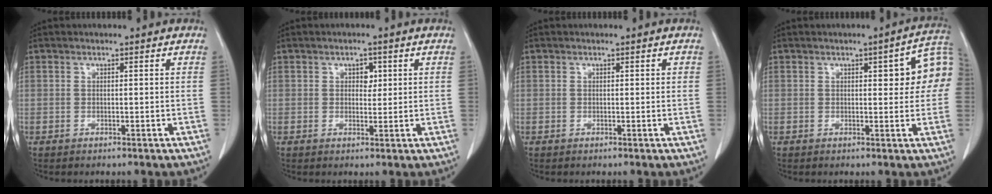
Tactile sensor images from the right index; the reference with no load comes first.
{"total": 2.1, "force": [0.7, 1.4, 1.4], "torque": [-0.016, 0.001, 0.010]}
{"total": 0.5, "force": [0.1, 0.2, 0.4], "torque": [-0.007, 0.002, 0.004]}
{"total": 8.1, "force": [1.6, 2.1, 7.6], "torque": [-0.090, 0.022, 0.015]}